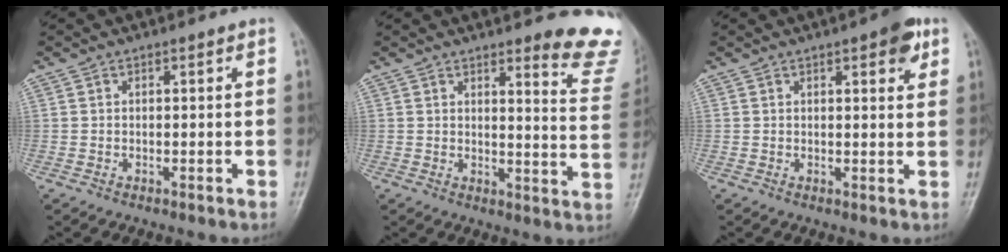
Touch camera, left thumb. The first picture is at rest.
{"total": 11.7, "force": [9.8, 2.3, 6.0], "torque": [-0.037, -0.085, 0.094]}
{"total": 4.9, "force": [2.6, 1.7, 3.8], "torque": [-0.038, -0.008, 0.026]}